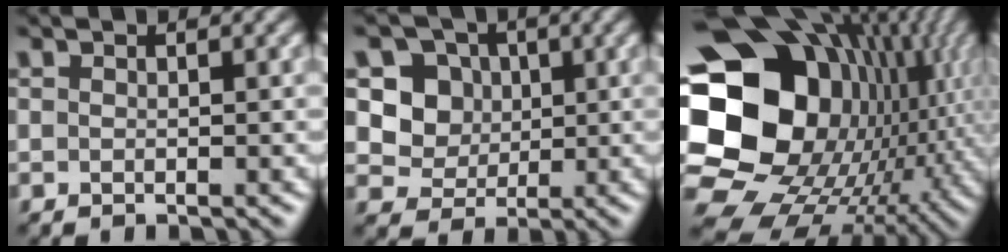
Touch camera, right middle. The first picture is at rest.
{"total": 4.4, "force": [1.0, 4.0, 1.6], "torque": [-0.029, -0.012, 0.018]}
{"total": 22.1, "force": [0.8, 17.9, 13.0], "torque": [-0.268, -0.020, 0.011]}